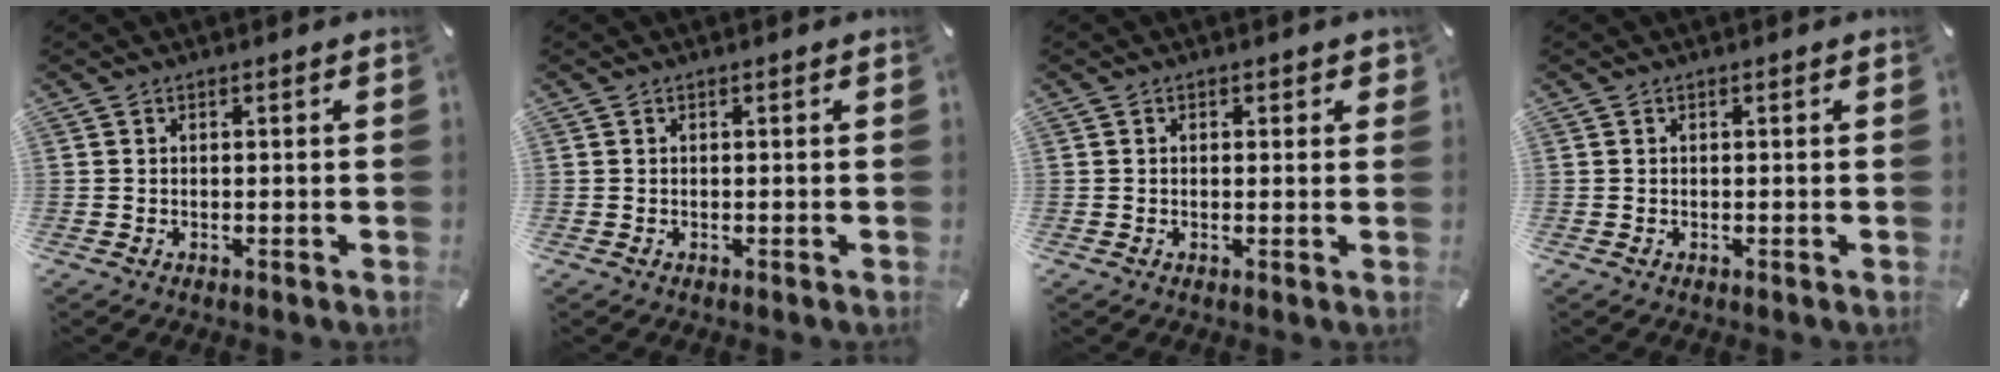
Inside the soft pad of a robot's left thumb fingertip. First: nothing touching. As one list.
[{"total": 0.0}, {"total": 1.0, "force": [0.2, 0.8, 0.7], "torque": [0.002, -0.001, 0.000]}, {"total": 0.0}]